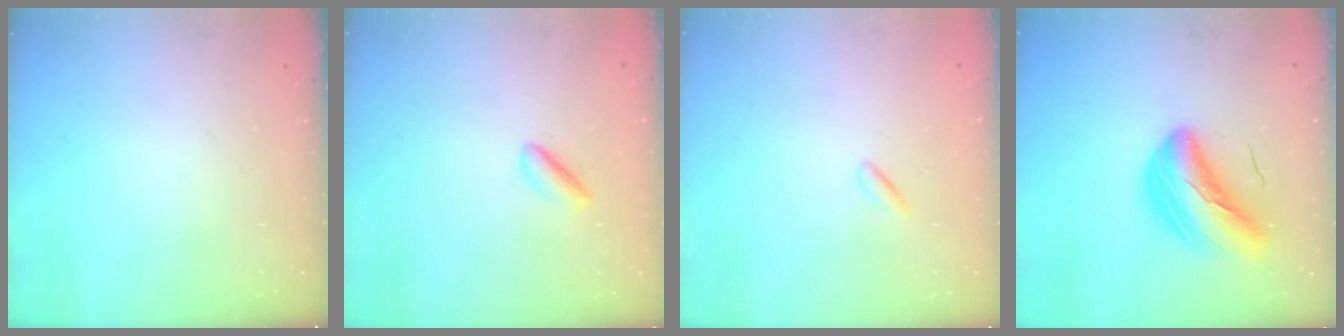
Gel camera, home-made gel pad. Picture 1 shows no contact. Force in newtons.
{"total": 2.3, "press": 2.2, "slide": 0.3}
{"total": 0.5, "press": 0.4, "slide": 0.4}
{"total": 11.0, "press": 10.5, "slide": 3.3}